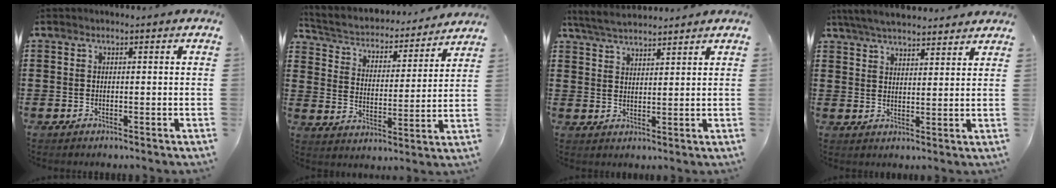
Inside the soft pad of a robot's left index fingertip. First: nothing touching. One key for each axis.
{"total": 3.3, "fx": 3.2, "fy": 0.8, "fz": 0.7, "tx": -0.034, "ty": -0.028, "tz": 0.045}
{"total": 4.1, "fx": 3.8, "fy": 0.5, "fz": 1.3, "tx": -0.038, "ty": -0.008, "tz": 0.071}
{"total": 5.0, "fx": 4.8, "fy": 0.6, "fz": 1.5, "tx": -0.043, "ty": -0.010, "tz": 0.089}